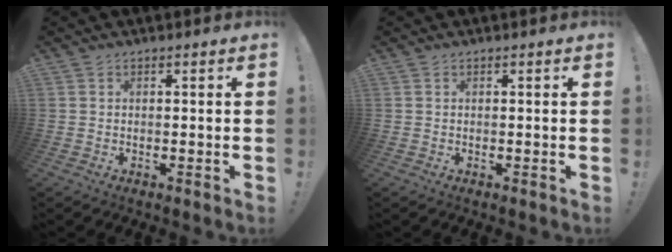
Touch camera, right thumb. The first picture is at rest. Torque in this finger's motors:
{"motor_torque": [0.00, 0.00, -0.02, 0.02, 0.00]}